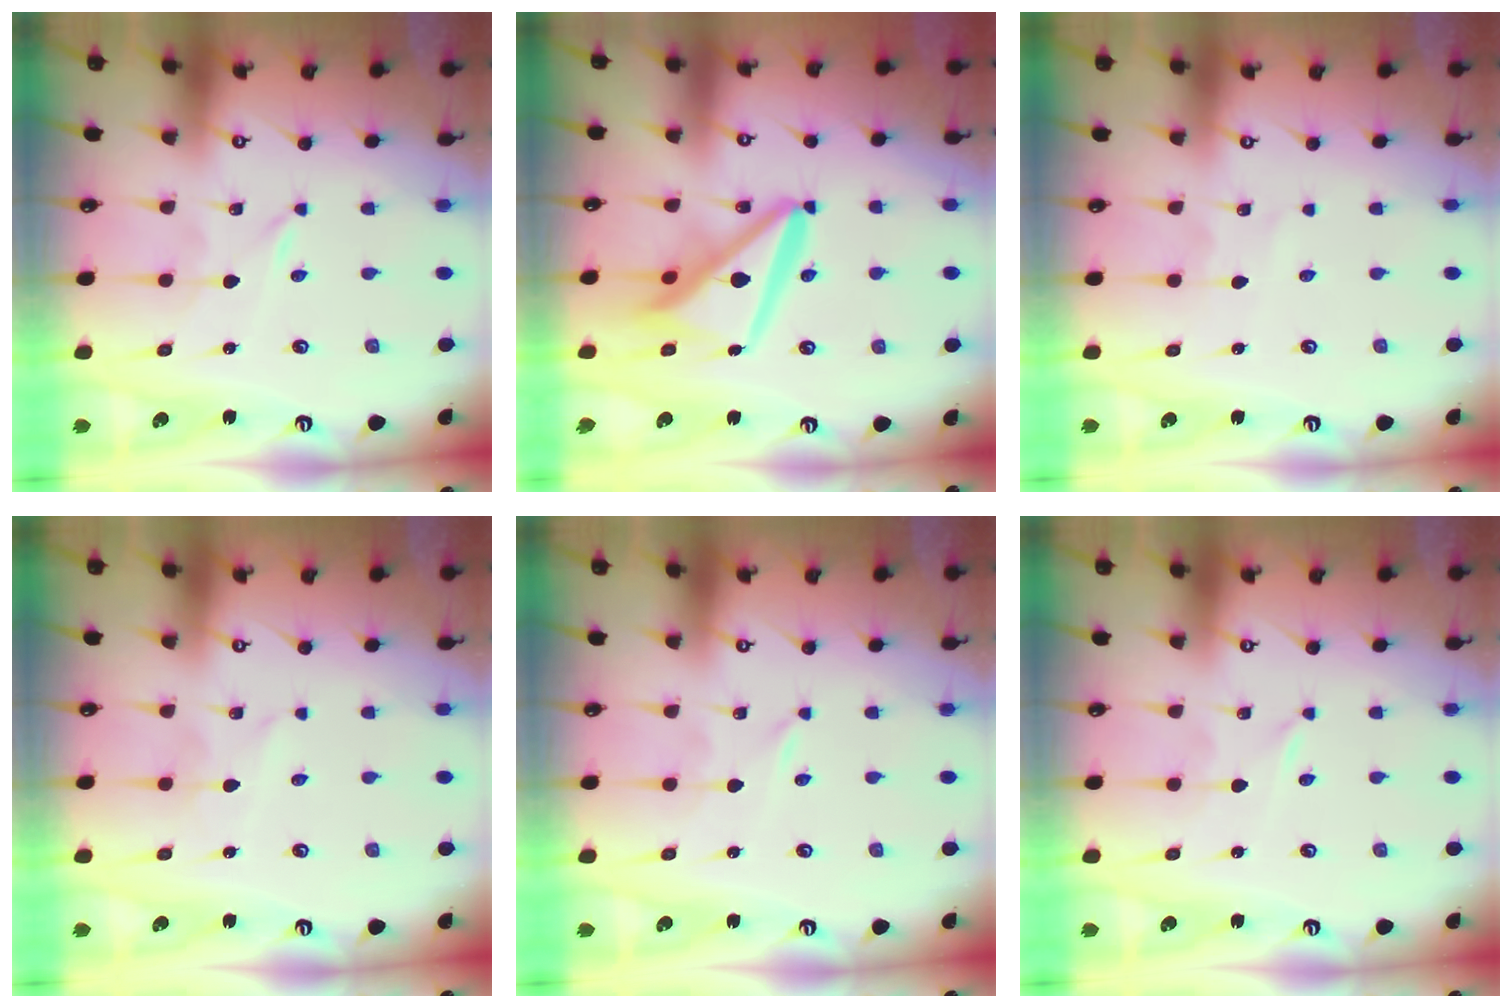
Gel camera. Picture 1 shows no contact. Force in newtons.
{"total": 14.2, "press": 14.1, "slide": 1.7}
{"total": 2.2, "press": 2.1, "slide": 0.3}
{"total": 2.8, "press": 2.8, "slide": 0.3}
{"total": 0.0}
{"total": 0.0}